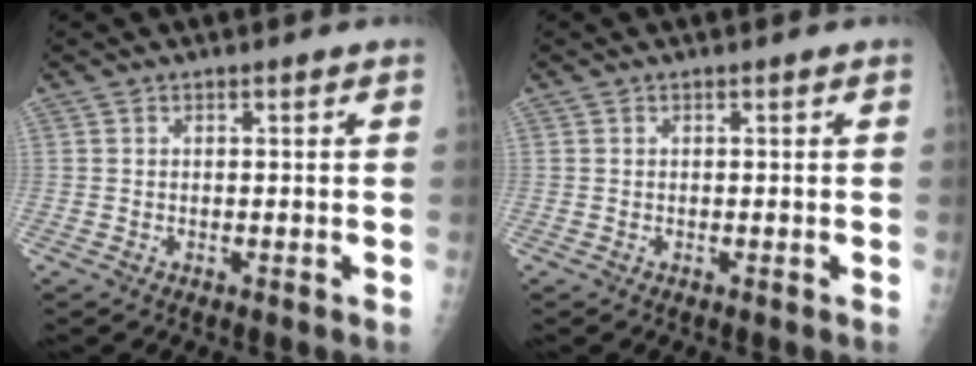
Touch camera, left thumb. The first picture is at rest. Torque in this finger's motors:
{"motor_torque": [0.07, -0.05, 0.04, 0.00, 0.00]}